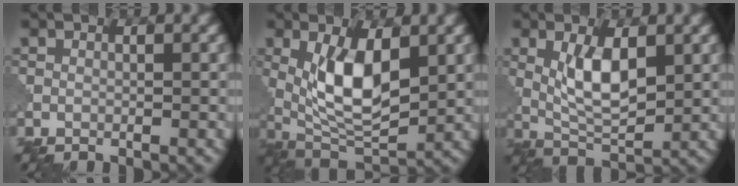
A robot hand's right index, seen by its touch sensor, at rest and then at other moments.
{"total": 7.5, "force": [1.7, 3.4, 6.6], "torque": [-0.129, -0.009, 0.033]}
{"total": 5.2, "force": [1.5, 2.1, 4.5], "torque": [-0.087, -0.003, 0.033]}